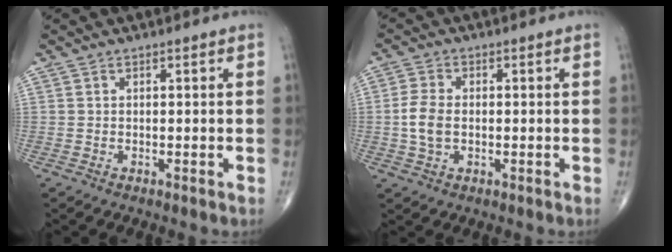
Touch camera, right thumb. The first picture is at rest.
{"total": 5.2, "force": [-0.4, 3.2, 4.1], "torque": [-0.089, 0.008, -0.010]}